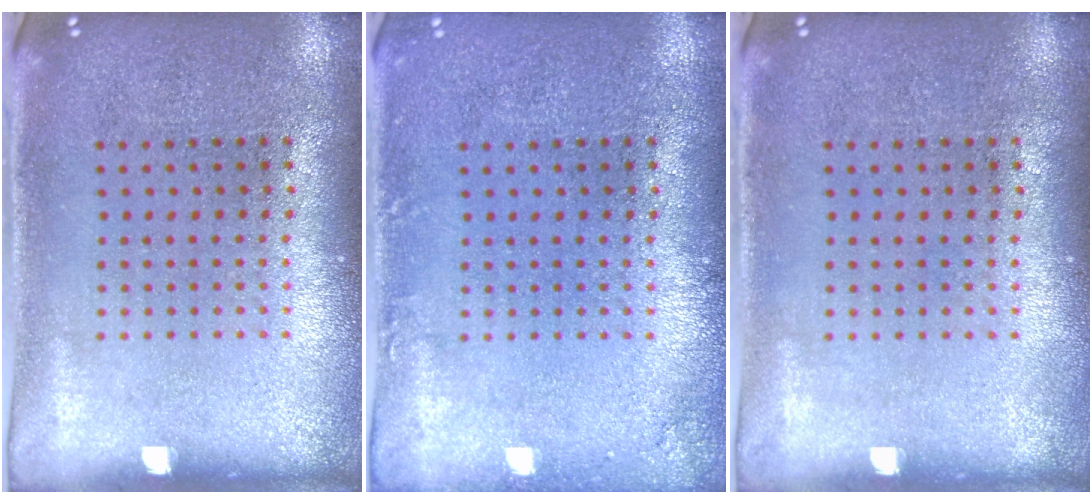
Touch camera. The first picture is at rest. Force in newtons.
{"total": 1.0, "press": 1.0, "slide": 0.2}
{"total": 0.0}